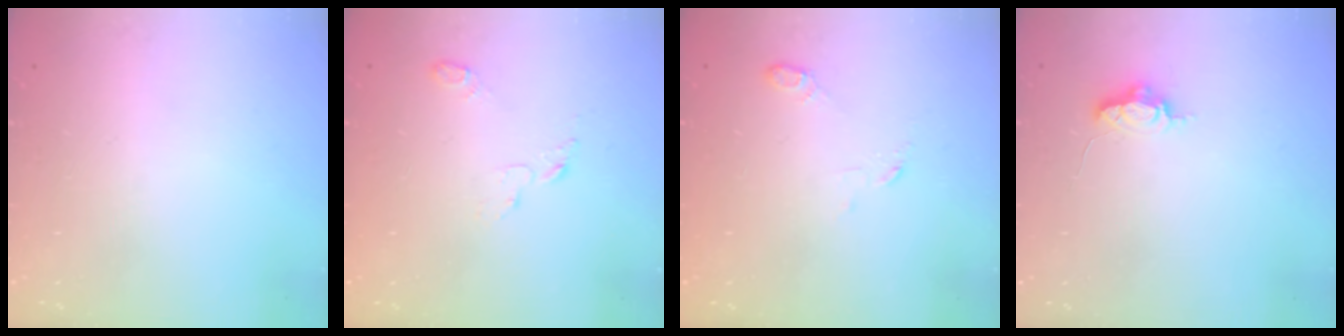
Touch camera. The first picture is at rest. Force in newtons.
{"total": 3.7, "press": 3.6, "slide": 0.4}
{"total": 3.2, "press": 3.1, "slide": 0.7}
{"total": 5.3, "press": 5.3, "slide": 0.4}